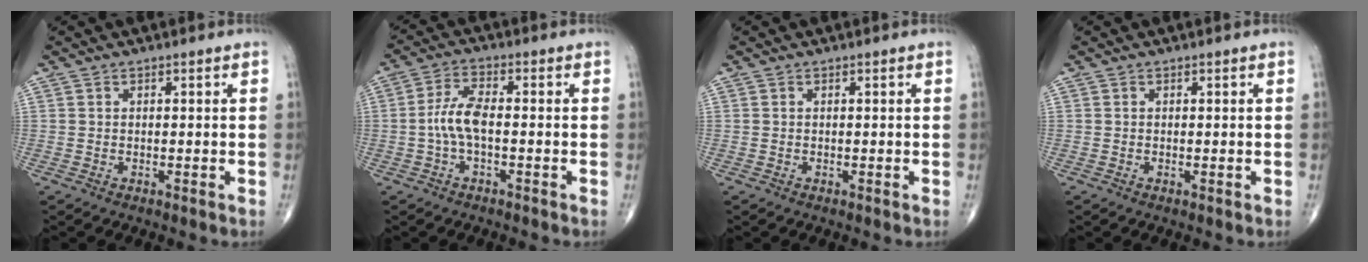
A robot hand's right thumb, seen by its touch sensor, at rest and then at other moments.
{"total": 5.8, "force": [-0.9, 2.2, 5.3], "torque": [-0.117, 0.017, -0.022]}
{"total": 0.0}
{"total": 0.0}